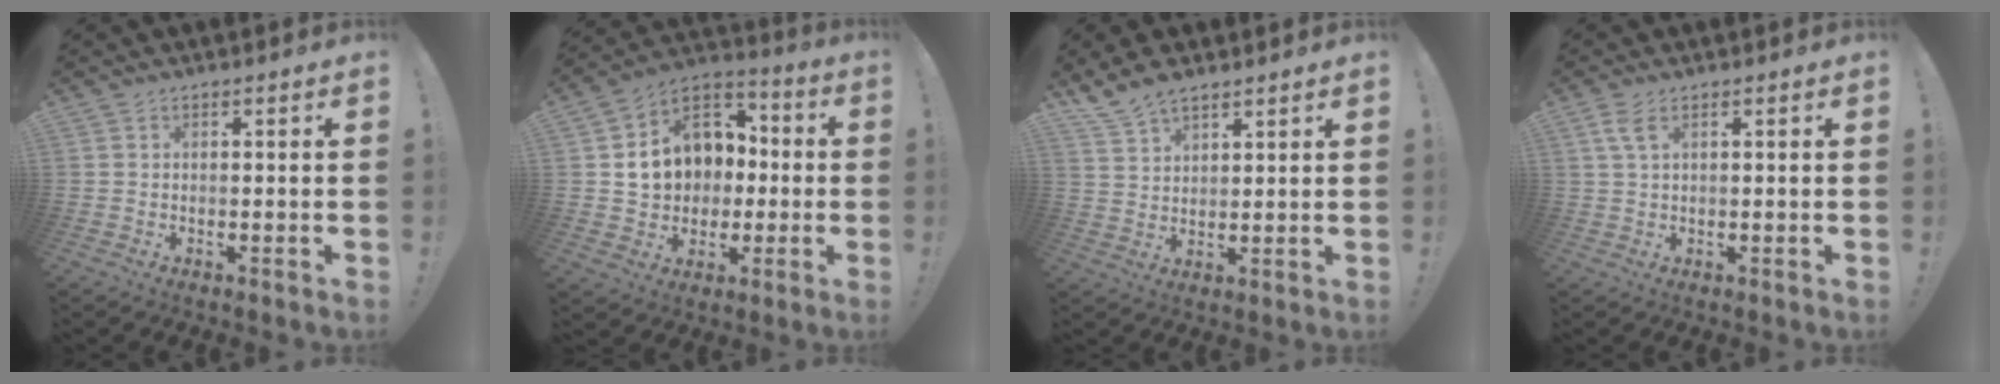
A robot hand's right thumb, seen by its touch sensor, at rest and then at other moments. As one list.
[{"total": 15.4, "force": [1.9, 13.0, 8.1], "torque": [-0.114, 0.000, 0.054]}, {"total": 7.5, "force": [6.0, 3.4, 3.0], "torque": [-0.060, -0.029, 0.117]}, {"total": 3.7, "force": [1.6, 1.5, 2.9], "torque": [-0.056, 0.000, 0.030]}]